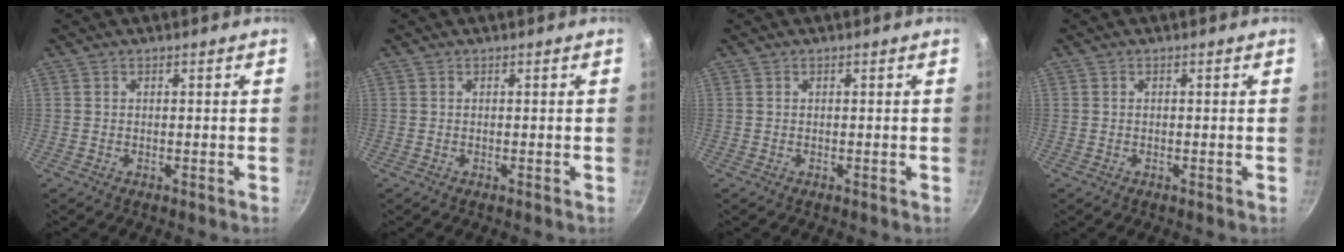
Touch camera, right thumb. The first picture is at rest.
{"total": 0.0}
{"total": 0.0}
{"total": 0.0}